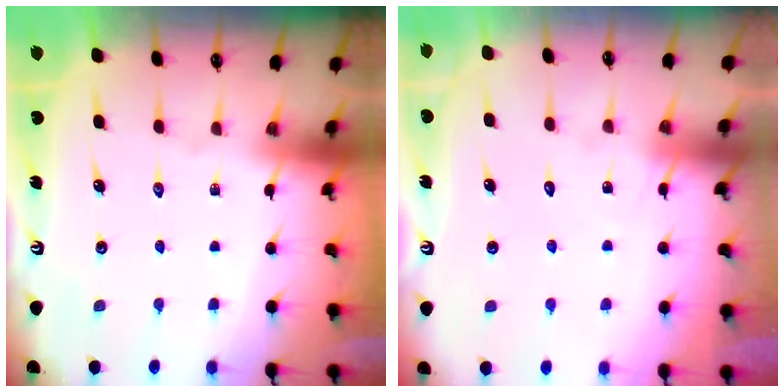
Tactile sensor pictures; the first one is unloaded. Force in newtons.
{"total": 6.0, "press": 6.0, "slide": 0.5}